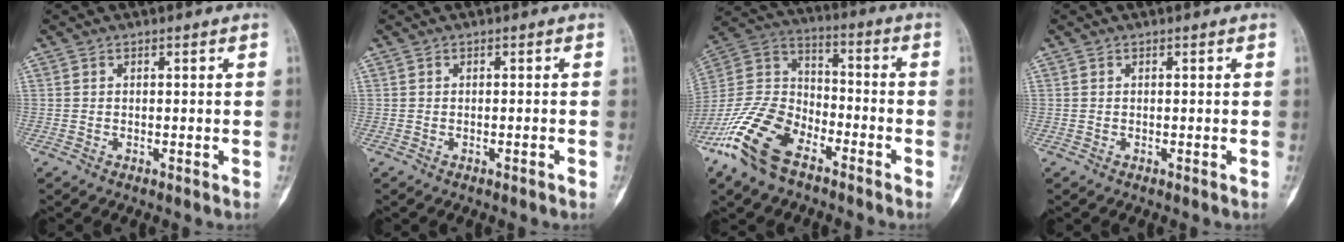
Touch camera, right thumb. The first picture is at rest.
{"total": 0.5, "force": [-0.4, 0.1, 0.4], "torque": [-0.013, 0.004, -0.002]}
{"total": 17.3, "force": [-10.7, 9.0, 10.2], "torque": [-0.208, 0.055, -0.211]}
{"total": 0.0}